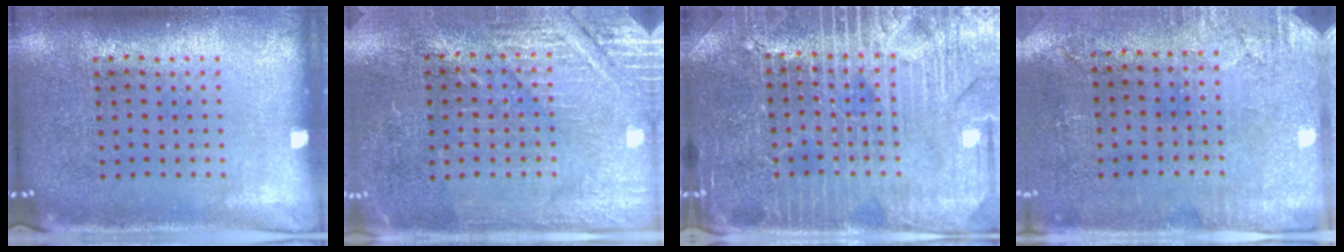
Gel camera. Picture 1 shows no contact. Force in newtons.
{"total": 2.8, "press": 2.8, "slide": 0.4}
{"total": 4.3, "press": 4.2, "slide": 1.0}
{"total": 2.9, "press": 2.4, "slide": 1.7}